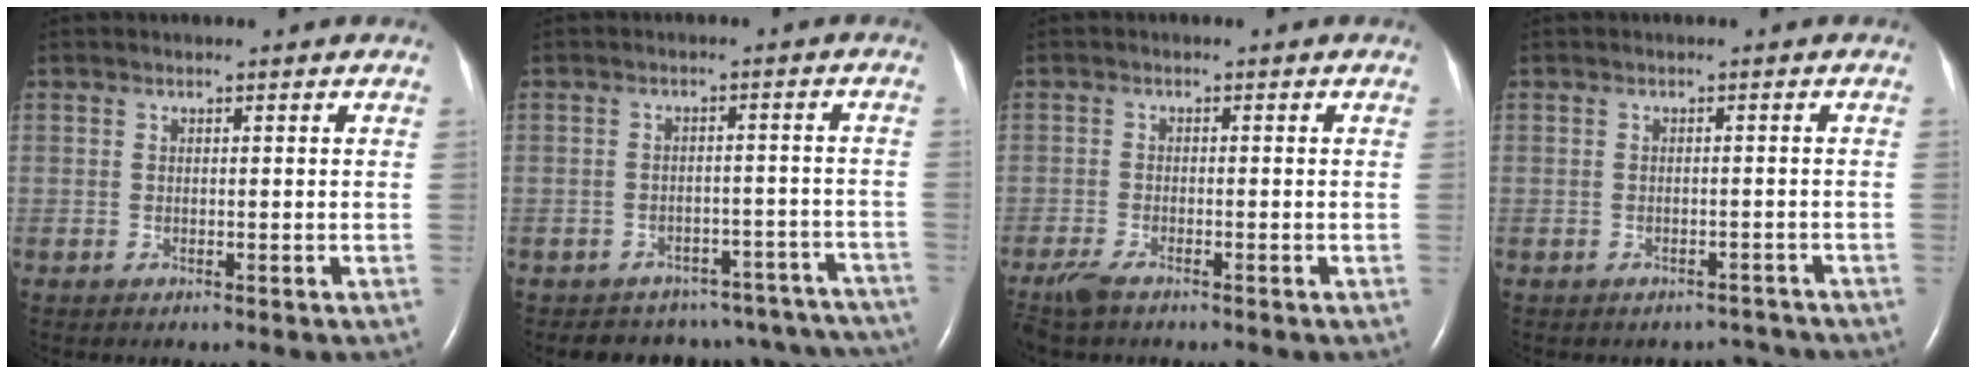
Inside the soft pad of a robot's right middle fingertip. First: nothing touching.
{"total": 15.4, "force": [-13.9, 6.5, 1.6], "torque": [-0.017, 0.044, -0.145]}
{"total": 3.5, "force": [-2.7, 0.8, 2.1], "torque": [-0.053, -0.011, -0.049]}
{"total": 2.7, "force": [-2.4, 1.1, -0.4], "torque": [0.010, 0.008, -0.031]}